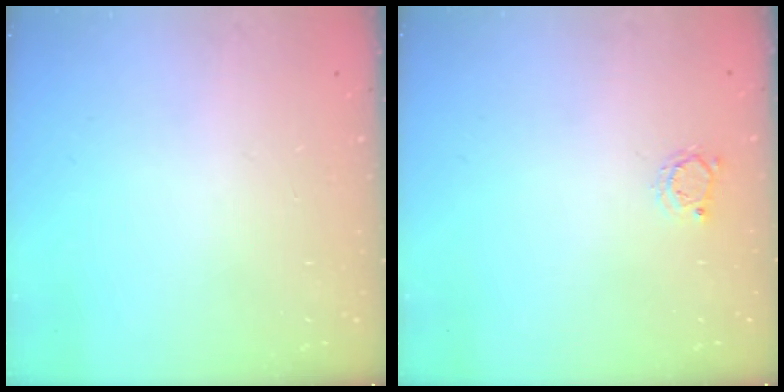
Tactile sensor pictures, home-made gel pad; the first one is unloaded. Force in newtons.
{"total": 2.6, "press": 2.6, "slide": 0.4}